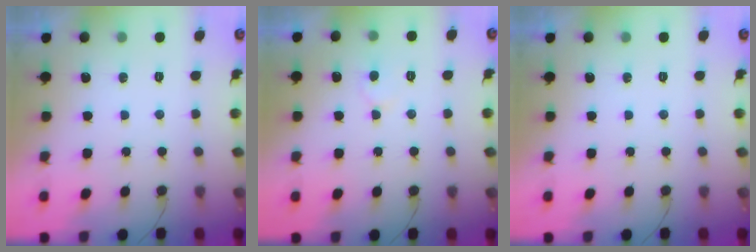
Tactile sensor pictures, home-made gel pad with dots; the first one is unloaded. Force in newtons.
{"total": 4.1, "press": 4.1, "slide": 0.3}
{"total": 0.0}